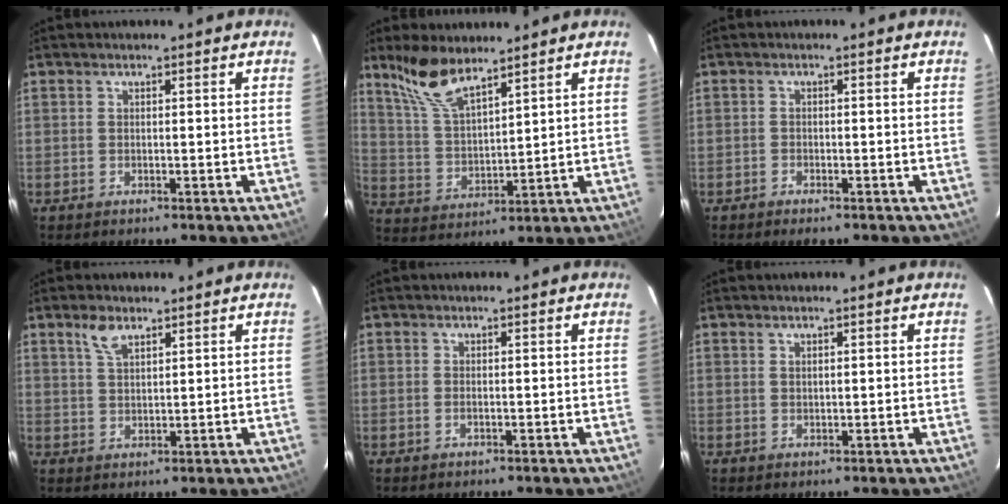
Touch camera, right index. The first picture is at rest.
{"total": 9.8, "force": [7.6, 2.9, 5.5], "torque": [-0.112, 0.010, 0.162]}
{"total": 2.0, "force": [-1.6, 0.8, 0.9], "torque": [-0.028, -0.002, -0.031]}
{"total": 3.9, "force": [2.6, 1.8, 2.3], "torque": [-0.045, 0.007, 0.050]}
{"total": 0.9, "force": [-0.2, 0.4, 0.8], "torque": [-0.017, 0.000, -0.005]}
{"total": 0.8, "force": [0.5, 0.4, 0.4], "torque": [-0.007, 0.002, 0.010]}